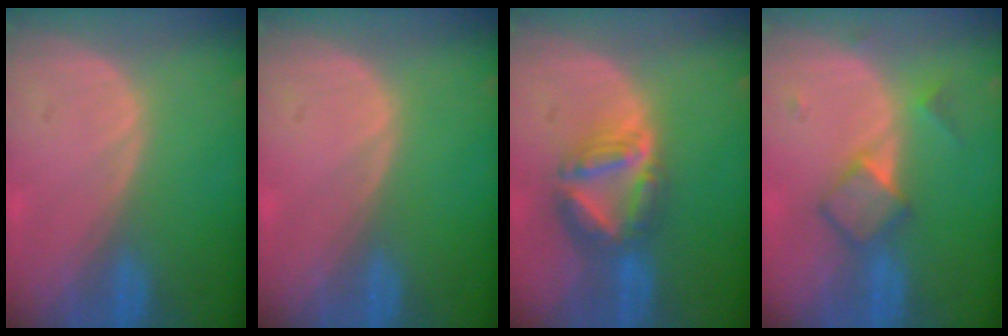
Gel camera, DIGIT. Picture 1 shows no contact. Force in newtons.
{"total": 0.0}
{"total": 7.6, "press": 6.7, "slide": 3.7}
{"total": 4.9, "press": 4.7, "slide": 1.4}